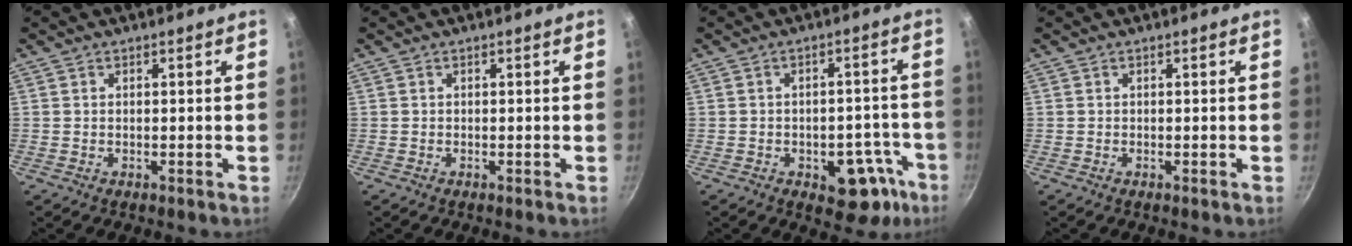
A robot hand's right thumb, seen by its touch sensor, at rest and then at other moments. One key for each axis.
{"total": 0.0}
{"total": 10.0, "fx": -4.8, "fy": 5.6, "fz": 6.7, "tx": -0.048, "ty": 0.043, "tz": -0.053}
{"total": 0.0}